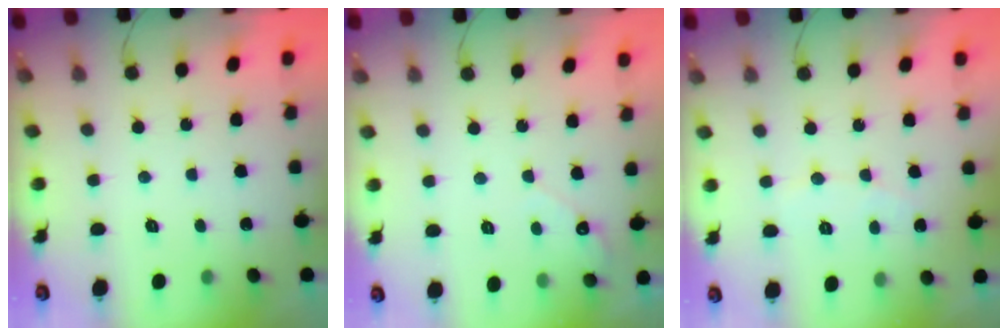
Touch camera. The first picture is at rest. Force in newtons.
{"total": 2.8, "press": 2.8, "slide": 0.2}
{"total": 3.7, "press": 3.7, "slide": 0.3}